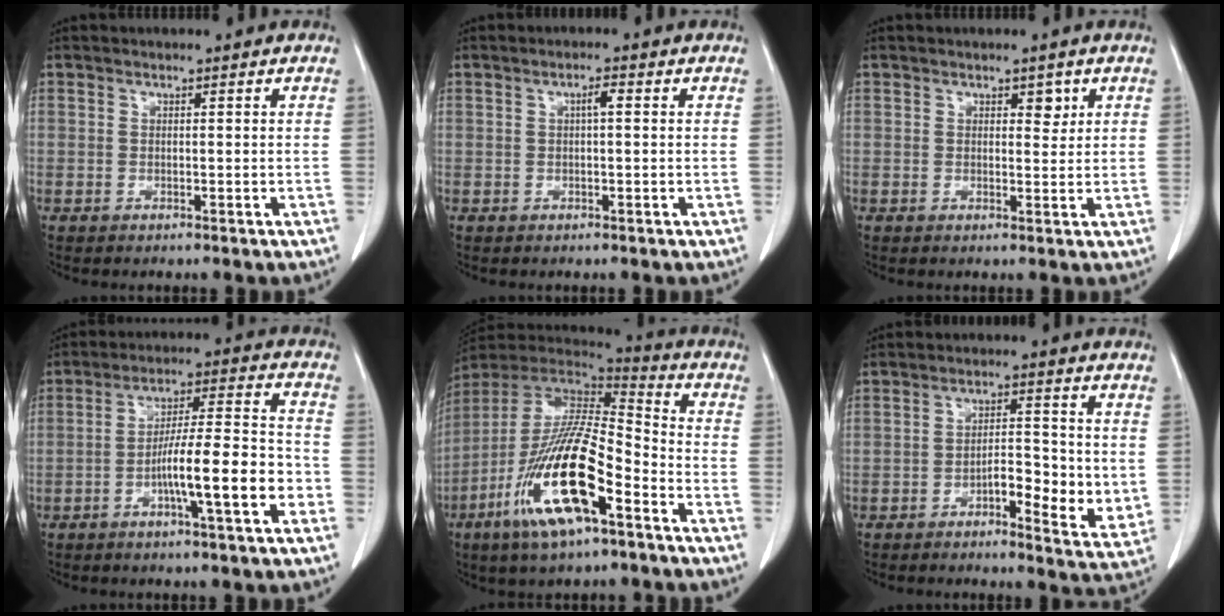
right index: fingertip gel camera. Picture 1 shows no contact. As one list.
[{"total": 1.6, "force": [0.3, 0.3, 1.6], "torque": [-0.027, 0.005, 0.004]}, {"total": 2.0, "force": [1.0, 1.1, 1.3], "torque": [-0.010, -0.004, 0.015]}, {"total": 11.8, "force": [-4.3, 0.9, 10.9], "torque": [-0.178, 0.014, -0.069]}, {"total": 19.4, "force": [-8.9, 3.6, 16.8], "torque": [-0.342, -0.031, -0.163]}, {"total": 8.0, "force": [-1.4, 2.4, 7.5], "torque": [-0.101, 0.000, -0.021]}]